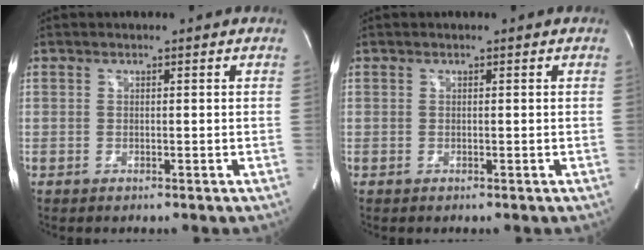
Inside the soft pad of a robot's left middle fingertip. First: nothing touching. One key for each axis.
{"total": 0.0}